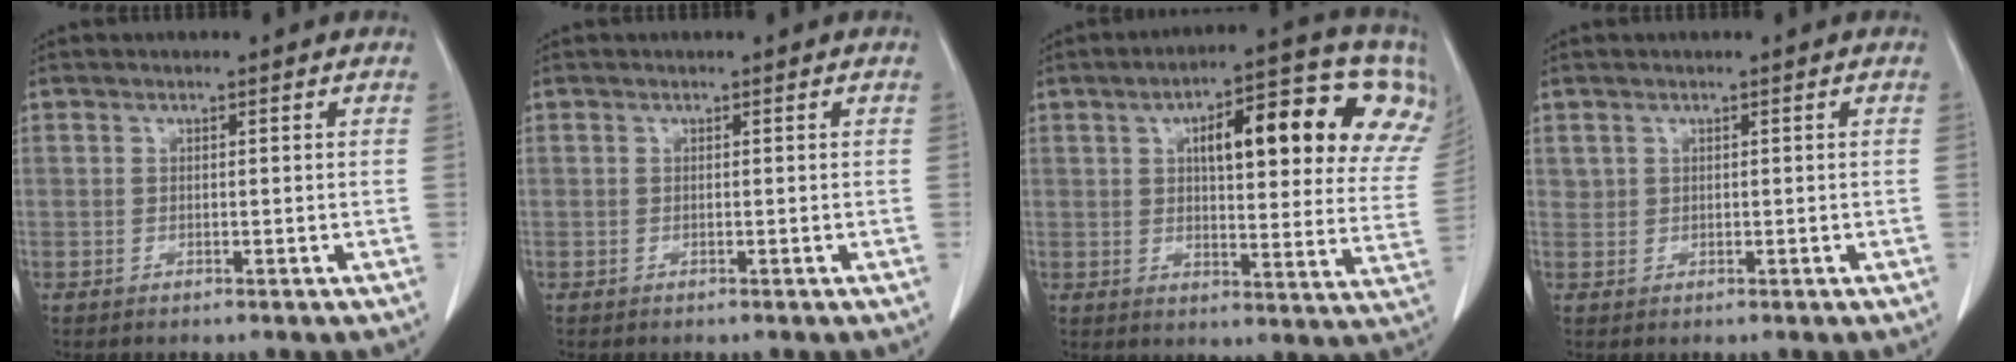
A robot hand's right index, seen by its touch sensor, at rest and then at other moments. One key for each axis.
{"total": 0.0}
{"total": 20.6, "fx": 8.4, "fy": 5.4, "fz": 18.0, "tx": -0.235, "ty": 0.029, "tz": 0.105}
{"total": 0.8, "fx": 0.4, "fy": 0.6, "fz": 0.1, "tx": 0.008, "ty": 0.006, "tz": 0.005}